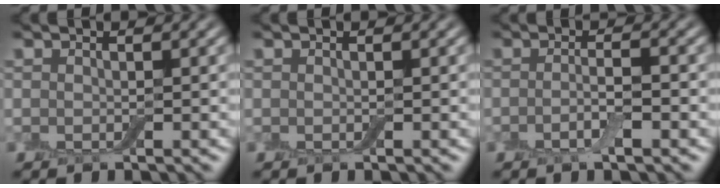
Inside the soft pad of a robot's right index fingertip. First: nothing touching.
{"total": 0.0}
{"total": 2.2, "force": [-0.8, 0.4, 2.0], "torque": [-0.038, 0.001, -0.019]}